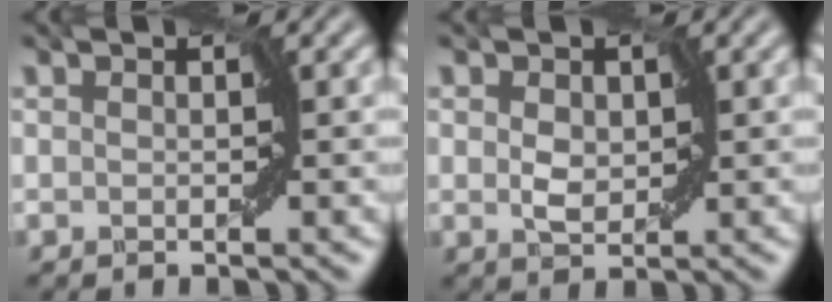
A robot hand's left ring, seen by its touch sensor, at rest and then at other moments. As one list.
[{"total": 1.8, "force": [0.3, 1.4, 1.0], "torque": [-0.025, -0.002, 0.003]}]